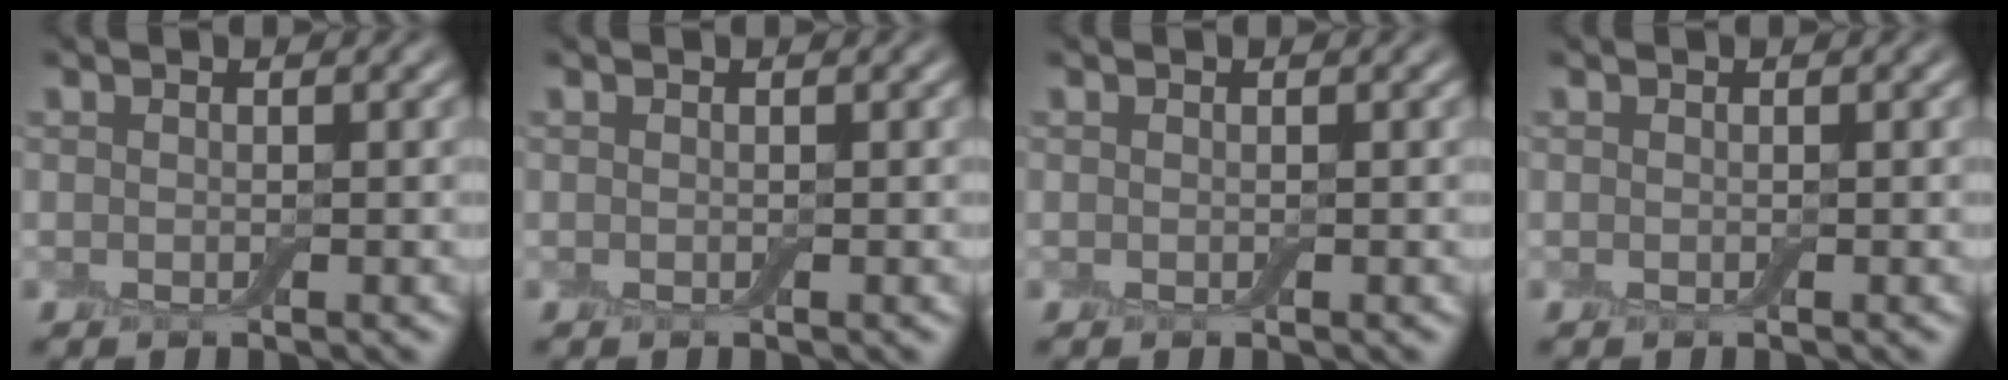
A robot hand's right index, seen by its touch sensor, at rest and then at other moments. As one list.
[{"total": 0.0}, {"total": 0.0}, {"total": 0.0}]